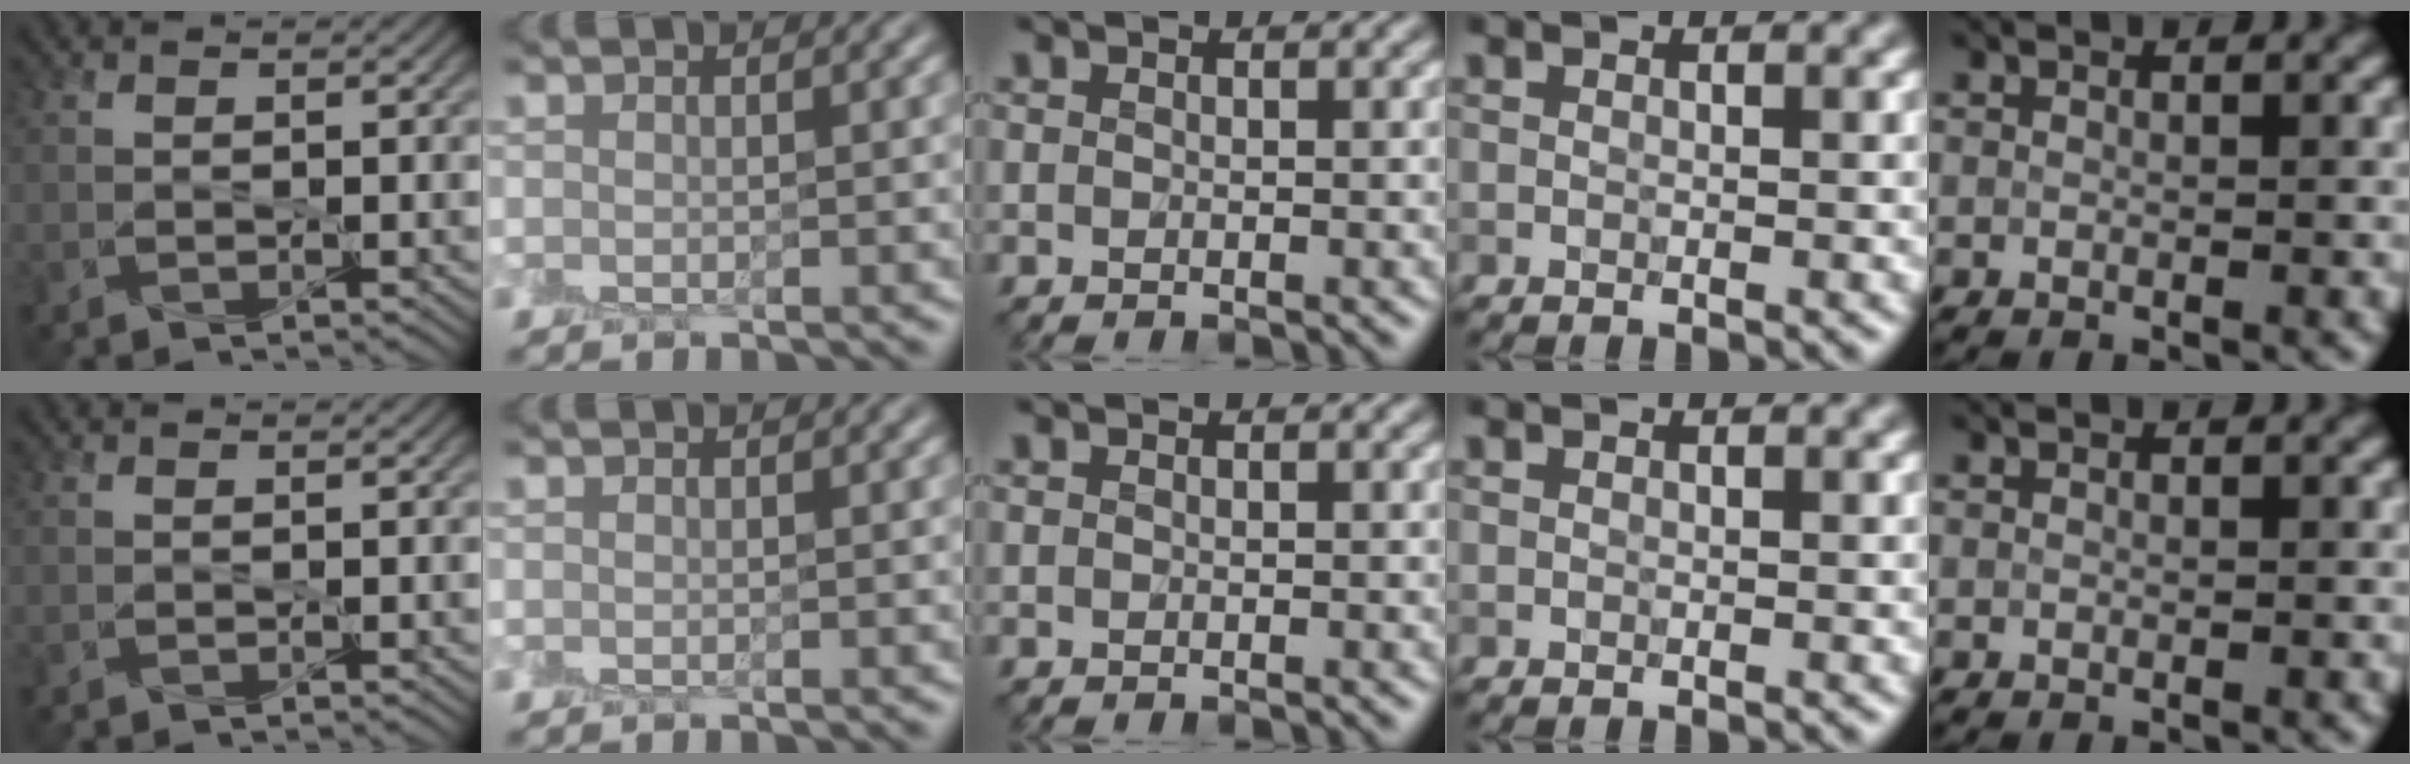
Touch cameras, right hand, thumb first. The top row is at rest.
{}